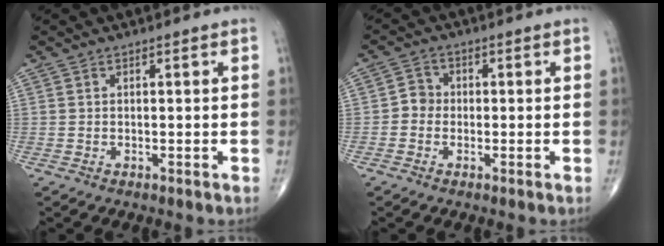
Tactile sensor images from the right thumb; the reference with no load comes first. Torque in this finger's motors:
{"motor_torque": [-0.46, 0.49, 0.35, -0.16, -0.06]}